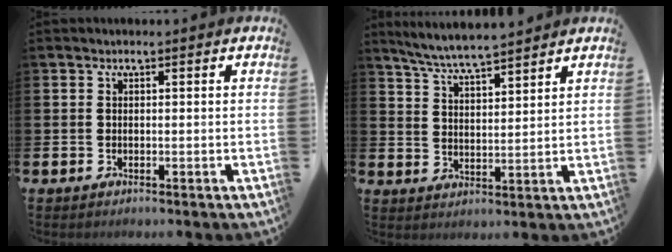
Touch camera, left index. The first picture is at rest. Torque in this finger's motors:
{"motor_torque": [0.28, -0.17, 0.41, 0.09]}